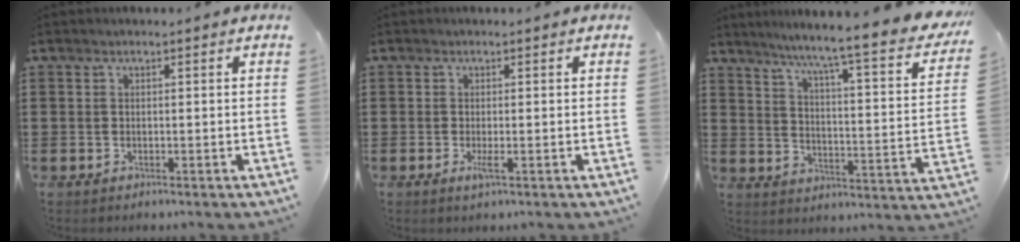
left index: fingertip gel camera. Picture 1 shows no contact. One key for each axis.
{"total": 1.7, "fx": -0.5, "fy": 0.1, "fz": 1.6, "tx": -0.036, "ty": -0.008, "tz": -0.011}
{"total": 6.0, "fx": 4.8, "fy": -0.9, "fz": 3.4, "tx": -0.080, "ty": -0.055, "tz": 0.067}